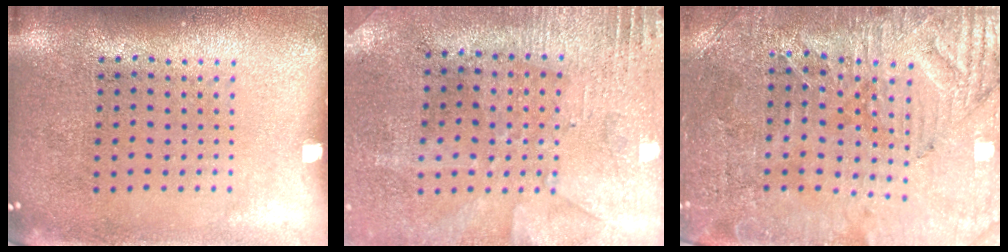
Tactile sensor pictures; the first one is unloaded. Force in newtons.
{"total": 2.7, "press": 2.2, "slide": 1.5}
{"total": 3.6, "press": 3.4, "slide": 1.2}